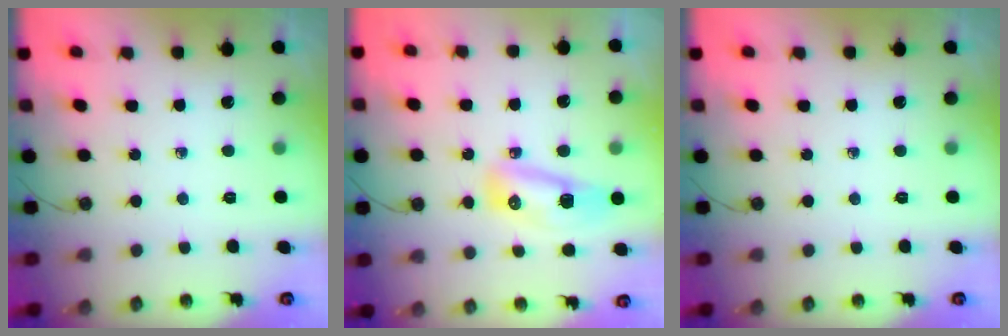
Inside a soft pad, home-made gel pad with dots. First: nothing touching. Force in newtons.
{"total": 10.3, "press": 10.0, "slide": 2.4}
{"total": 0.0}